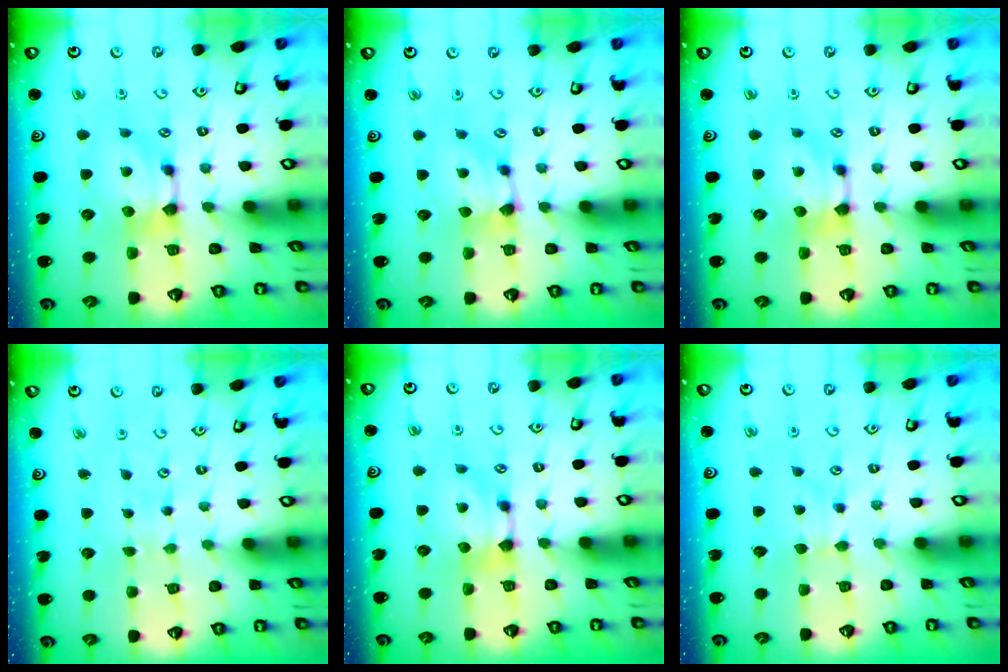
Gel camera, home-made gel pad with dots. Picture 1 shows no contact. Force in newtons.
{"total": 0.6, "press": 0.4, "slide": 0.4}
{"total": 0.0}
{"total": 4.8, "press": 4.8, "slide": 0.1}
{"total": 0.0}
{"total": 2.4, "press": 2.3, "slide": 0.4}